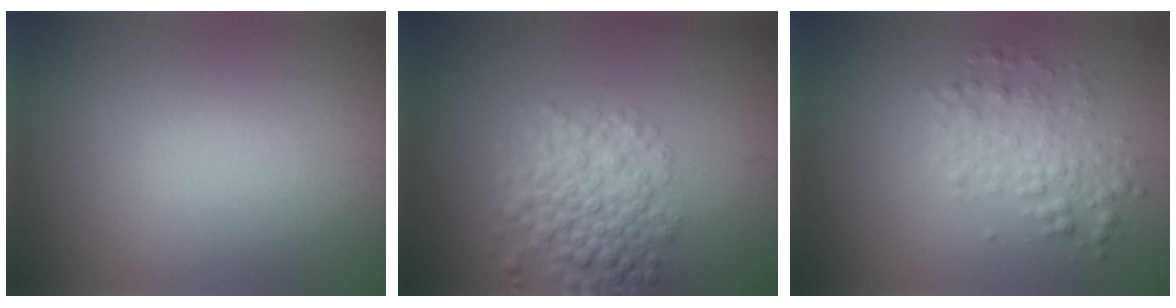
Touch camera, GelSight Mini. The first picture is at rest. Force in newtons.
{"total": 4.8, "press": 4.8, "slide": 0.2}
{"total": 2.9, "press": 2.9, "slide": 0.1}